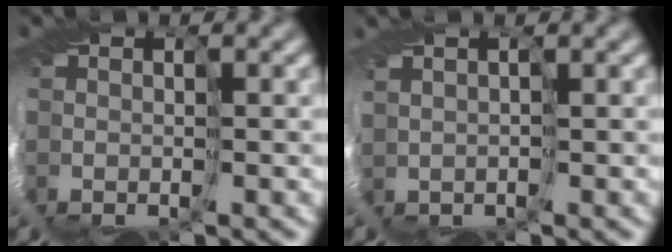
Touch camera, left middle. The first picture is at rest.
{"total": 2.8, "force": [0.3, -2.2, -1.8], "torque": [0.032, 0.004, 0.011]}